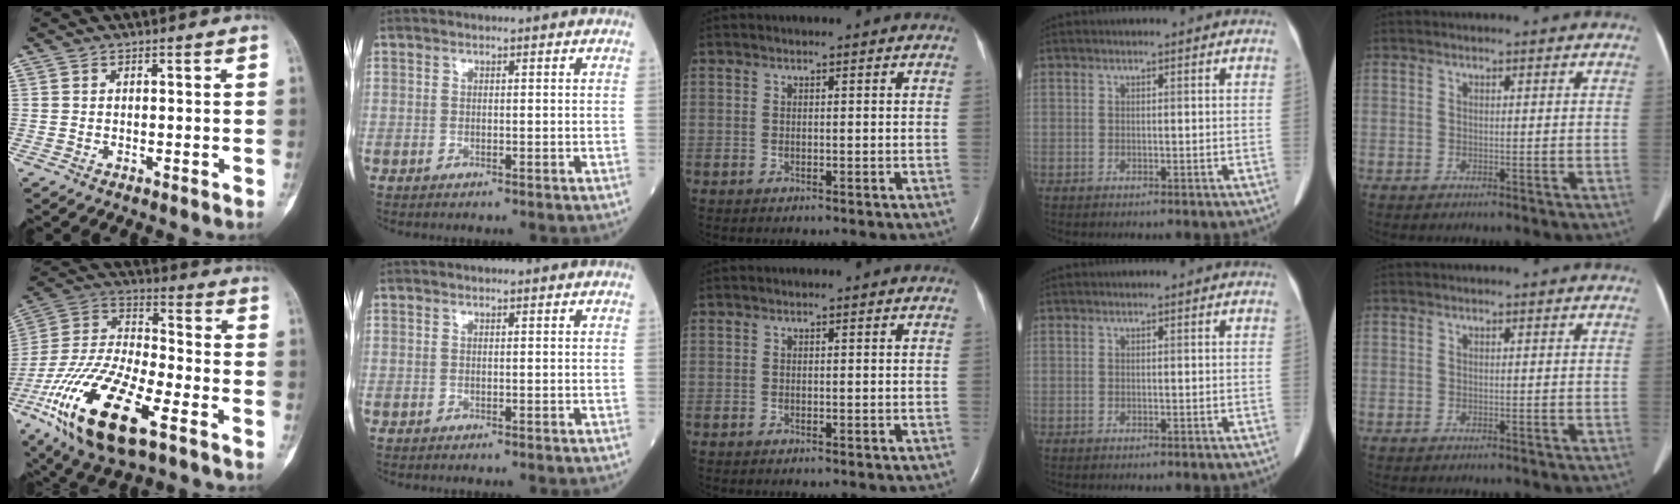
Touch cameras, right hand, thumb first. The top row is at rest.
{"thumb": {"total": 24.8, "force": [-11.7, 9.5, 19.6], "torque": [-0.430, 0.024, -0.213]}}